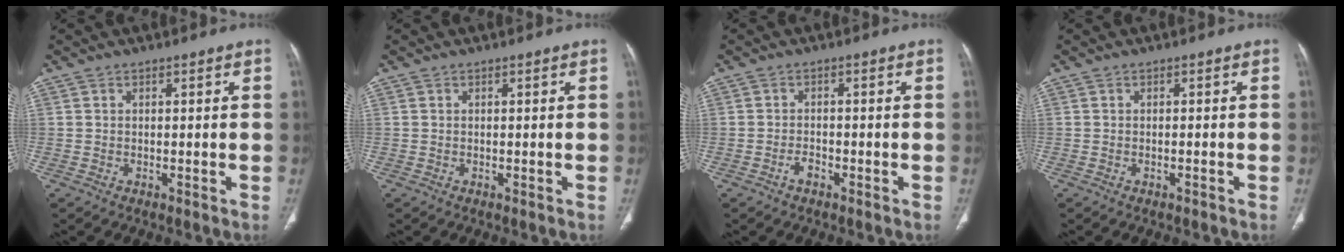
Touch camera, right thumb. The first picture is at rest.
{"total": 0.0}
{"total": 1.7, "force": [-1.2, 0.8, 0.9], "torque": [-0.018, 0.007, -0.023]}
{"total": 0.5, "force": [-0.4, -0.1, 0.3], "torque": [-0.012, 0.006, -0.003]}